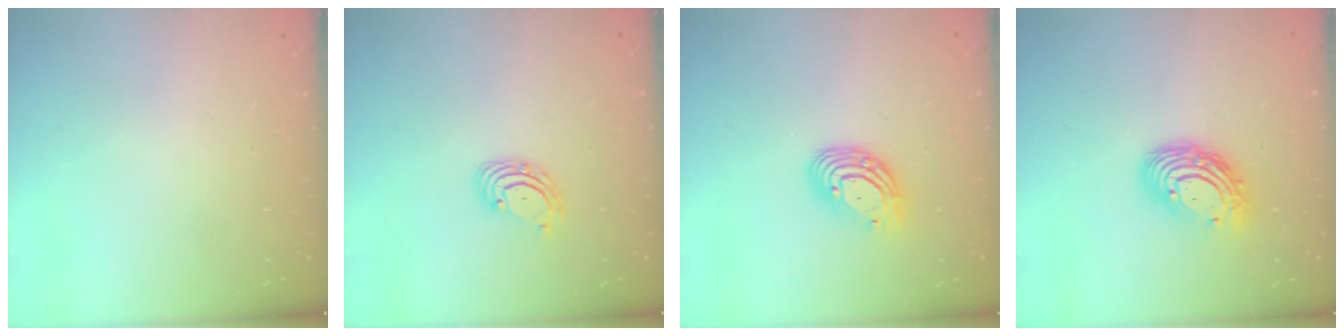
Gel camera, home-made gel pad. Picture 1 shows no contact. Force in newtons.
{"total": 3.3, "press": 3.2, "slide": 0.5}
{"total": 10.3, "press": 10.3, "slide": 1.0}
{"total": 12.1, "press": 12.0, "slide": 1.1}